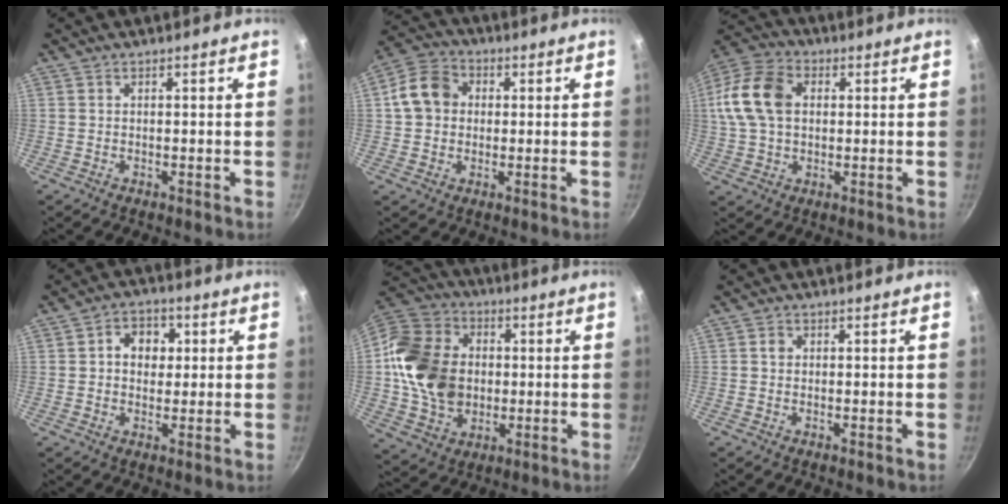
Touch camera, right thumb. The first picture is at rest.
{"total": 9.2, "force": [1.0, 7.7, 4.9], "torque": [-0.065, 0.018, 0.000]}
{"total": 14.3, "force": [2.3, 9.9, 10.0], "torque": [-0.184, 0.021, 0.029]}
{"total": 6.6, "force": [1.1, 5.4, 3.7], "torque": [-0.021, 0.005, 0.008]}
{"total": 20.4, "force": [0.9, 16.0, 12.6], "torque": [-0.217, 0.022, 0.018]}
{"total": 1.2, "force": [0.1, 1.0, 0.5], "torque": [-0.006, 0.005, 0.001]}